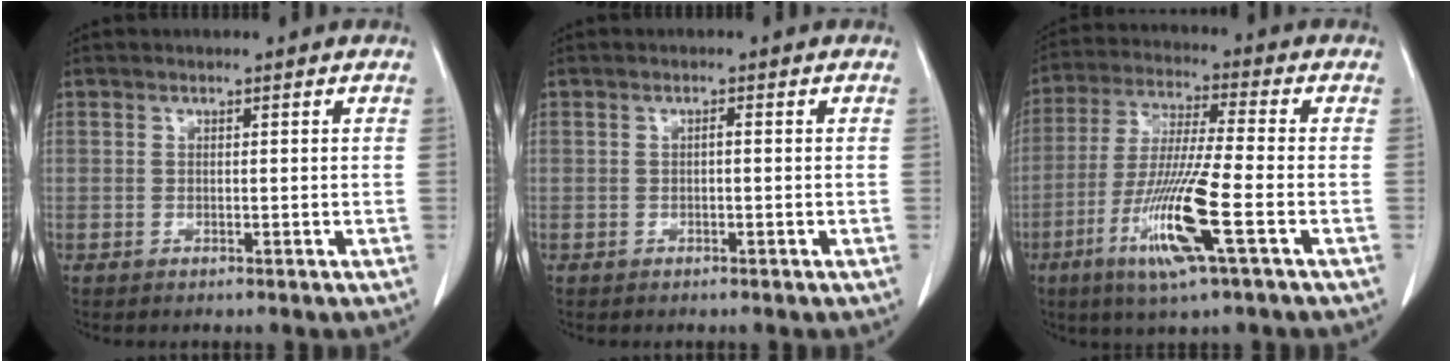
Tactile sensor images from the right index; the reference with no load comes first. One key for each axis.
{"total": 0.6, "fx": 0.0, "fy": 0.1, "fz": 0.5, "tx": -0.010, "ty": 0.003, "tz": -0.001}
{"total": 13.1, "fx": -5.0, "fy": -0.1, "fz": 12.1, "tx": -0.248, "ty": -0.024, "tz": -0.097}